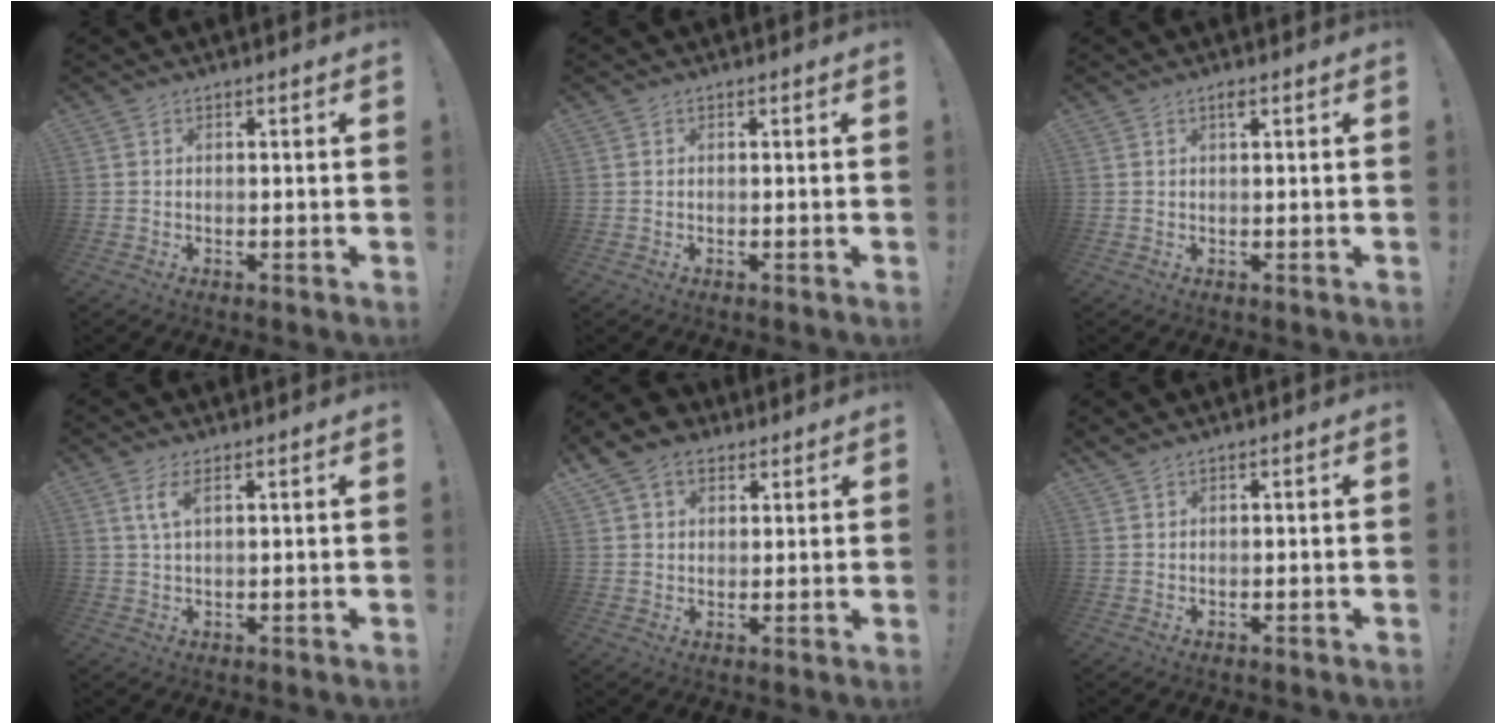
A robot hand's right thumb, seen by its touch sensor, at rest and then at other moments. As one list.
[{"total": 0.0}, {"total": 1.4, "force": [0.8, 0.4, 1.1], "torque": [-0.009, -0.002, 0.010]}, {"total": 4.1, "force": [2.0, 1.3, 3.3], "torque": [-0.061, -0.002, 0.034]}, {"total": 9.1, "force": [5.0, 6.4, 4.2], "torque": [-0.063, -0.014, 0.096]}, {"total": 0.8, "force": [0.6, -0.2, 0.5], "torque": [-0.016, 0.002, 0.012]}]